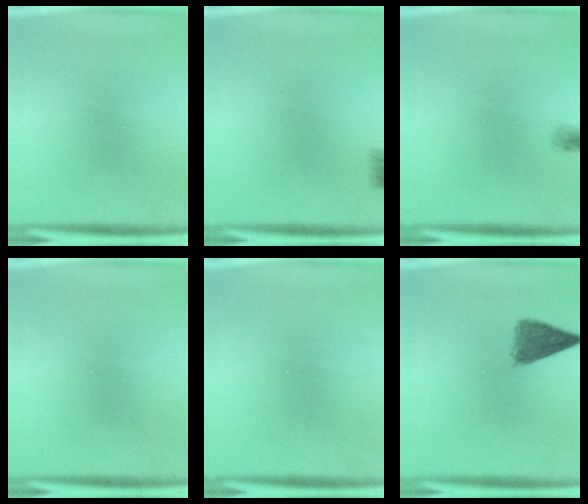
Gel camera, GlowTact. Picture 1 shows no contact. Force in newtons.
{"total": 2.1}
{"total": 0.6}
{"total": 0.0}
{"total": 1.4}
{"total": 5.0}